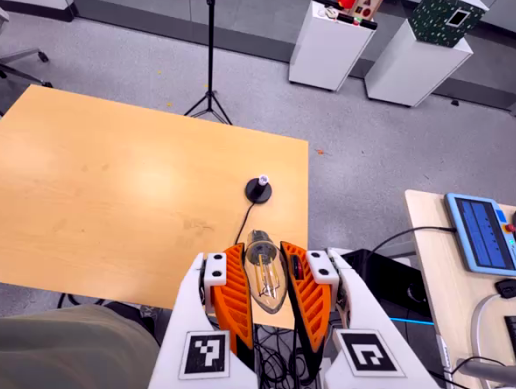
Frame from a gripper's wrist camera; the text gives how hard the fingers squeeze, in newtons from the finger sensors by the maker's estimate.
{"total": 23.2, "left": 26.3, "right": 20.2}